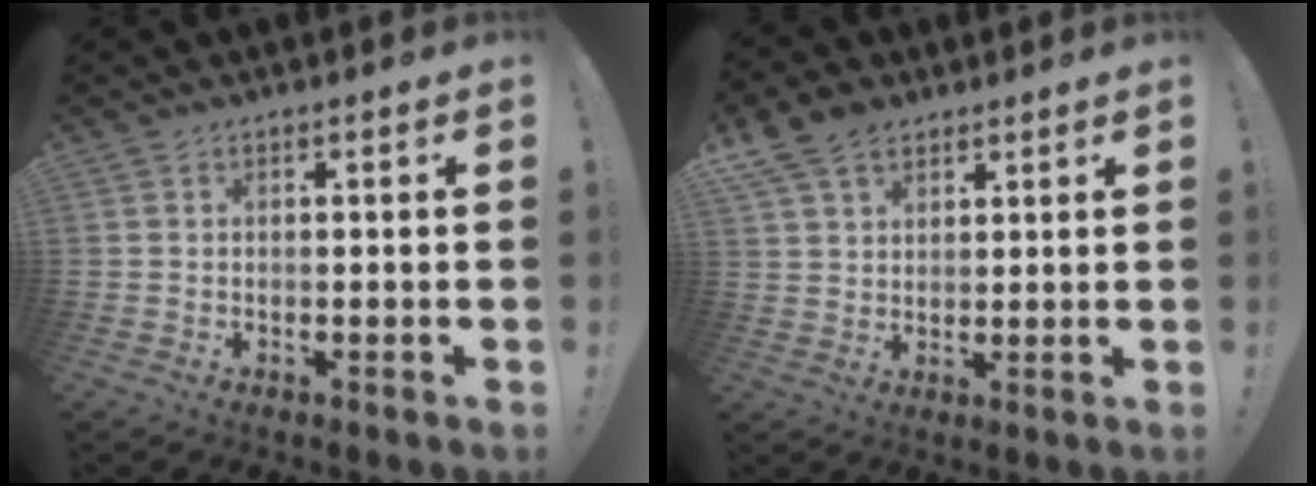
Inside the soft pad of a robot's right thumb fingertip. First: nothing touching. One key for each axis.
{"total": 8.9, "fx": 5.9, "fy": 5.7, "fz": 3.4, "tx": -0.059, "ty": -0.024, "tz": 0.117}